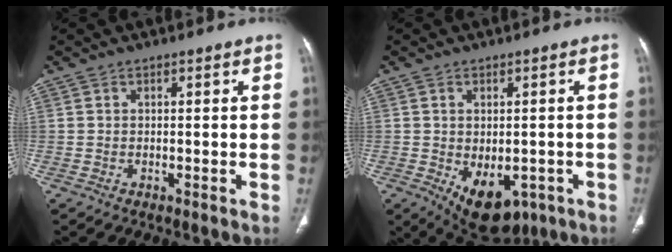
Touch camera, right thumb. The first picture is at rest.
{"total": 11.5, "force": [-4.2, 6.9, 8.2], "torque": [-0.105, 0.003, -0.041]}